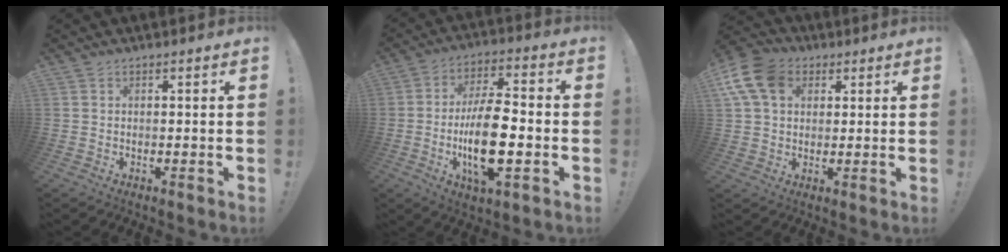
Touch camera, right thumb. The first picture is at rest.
{"total": 16.4, "force": [-3.4, 6.3, 14.7], "torque": [-0.276, -0.002, -0.062]}
{"total": 12.9, "force": [4.6, 9.2, 7.8], "torque": [-0.158, -0.007, 0.090]}